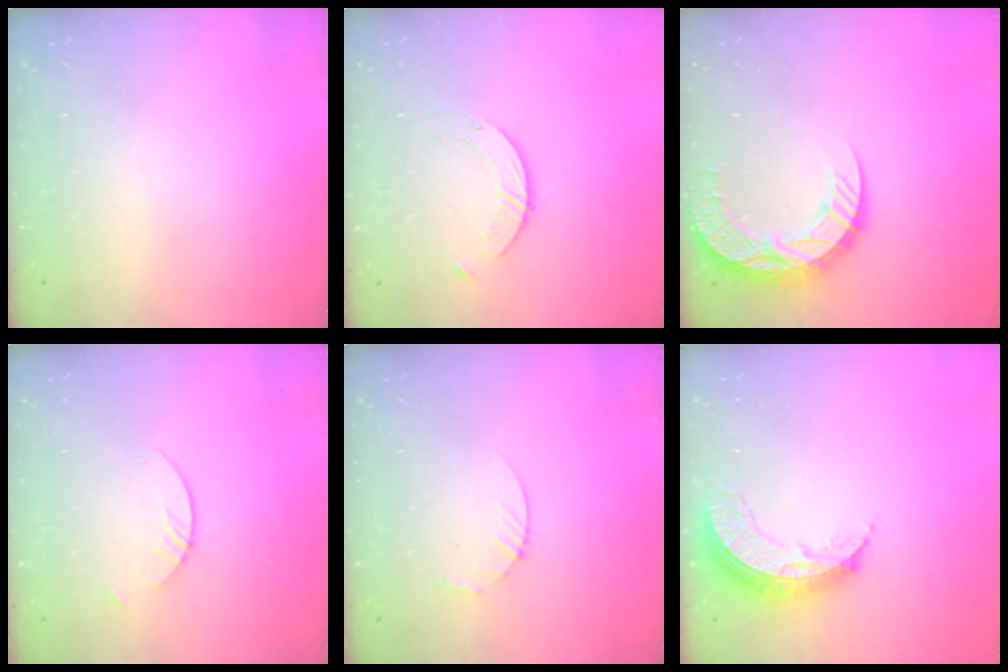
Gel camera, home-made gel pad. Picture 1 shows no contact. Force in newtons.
{"total": 2.8, "press": 2.8, "slide": 0.3}
{"total": 13.3, "press": 13.2, "slide": 1.0}
{"total": 2.4, "press": 2.4, "slide": 0.1}
{"total": 3.7, "press": 3.7, "slide": 0.5}
{"total": 8.6, "press": 8.6, "slide": 0.7}